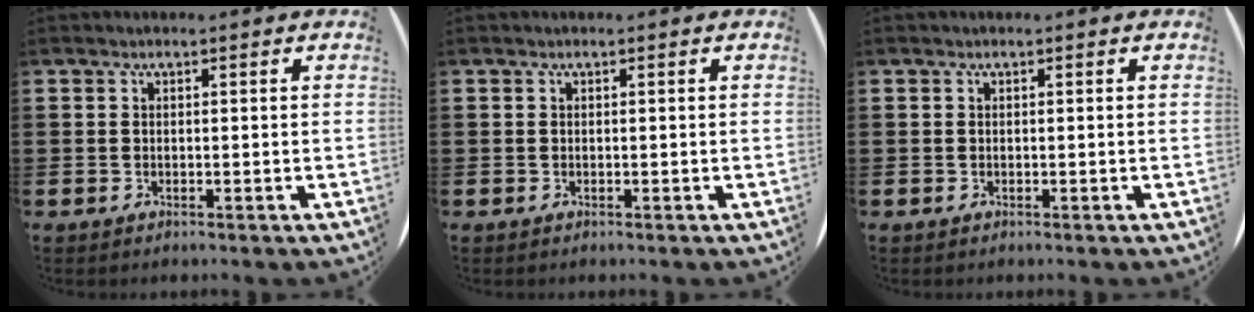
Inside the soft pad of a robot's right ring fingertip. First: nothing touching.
{"total": 0.0}
{"total": 0.0}